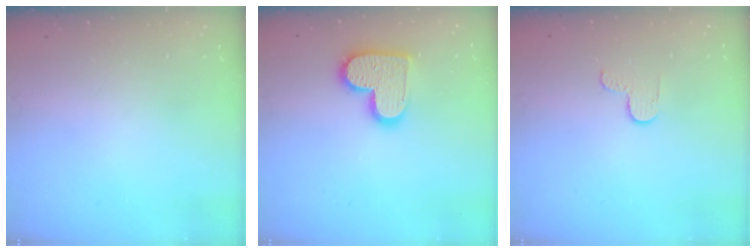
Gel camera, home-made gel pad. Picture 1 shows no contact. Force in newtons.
{"total": 14.2, "press": 14.2, "slide": 1.1}
{"total": 2.7, "press": 2.6, "slide": 0.4}